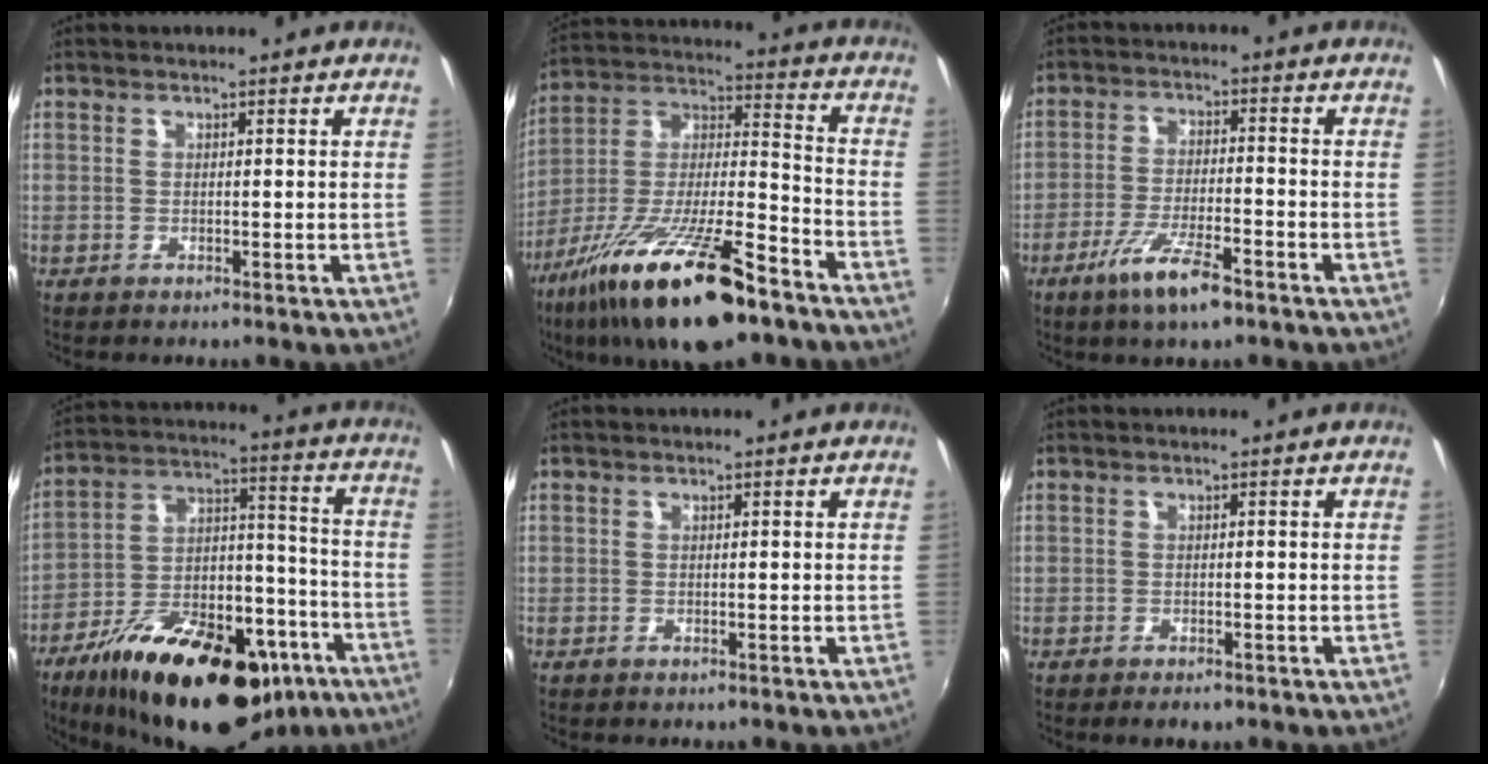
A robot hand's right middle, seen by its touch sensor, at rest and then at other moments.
{"total": 24.6, "force": [-15.1, 6.5, 18.3], "torque": [-0.334, -0.038, -0.261]}
{"total": 9.0, "force": [-5.7, 1.9, 6.7], "torque": [-0.144, -0.013, -0.104]}
{"total": 30.5, "force": [-18.8, 14.2, 19.3], "torque": [-0.315, 0.012, -0.267]}
{"total": 0.0}
{"total": 2.3, "force": [-1.6, 1.0, 1.3], "torque": [-0.026, -0.008, -0.025]}